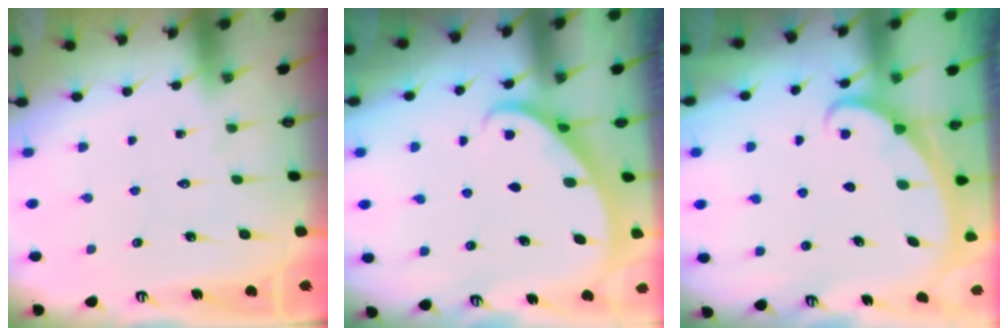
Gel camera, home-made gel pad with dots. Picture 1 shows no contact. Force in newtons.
{"total": 2.2, "press": 2.2, "slide": 0.1}
{"total": 1.5, "press": 1.5, "slide": 0.1}